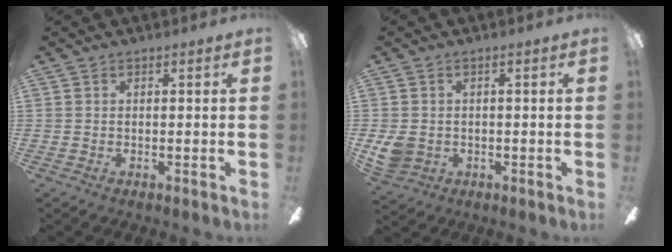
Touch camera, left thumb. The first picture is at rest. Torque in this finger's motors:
{"motor_torque": [0.00, 0.02, 0.20, -0.22, 0.01]}